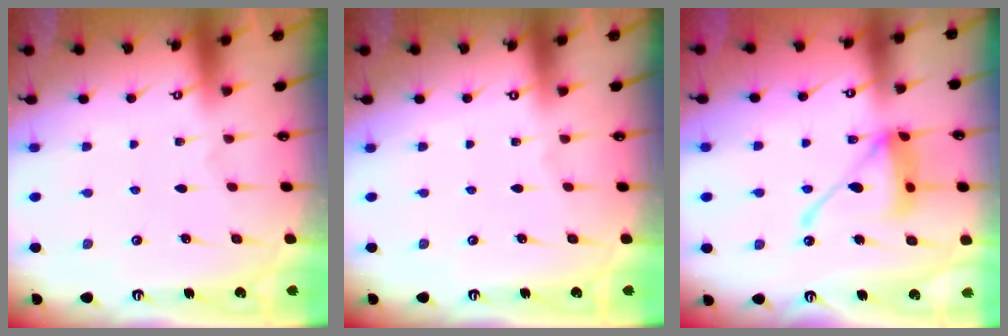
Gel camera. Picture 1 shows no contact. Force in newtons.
{"total": 0.0}
{"total": 14.5, "press": 14.4, "slide": 1.6}